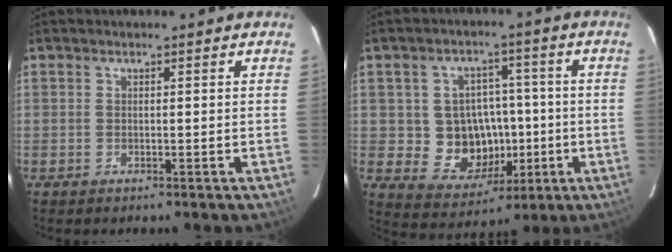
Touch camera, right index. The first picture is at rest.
{"total": 11.2, "force": [-1.4, 10.0, 4.8], "torque": [-0.102, 0.014, -0.002]}